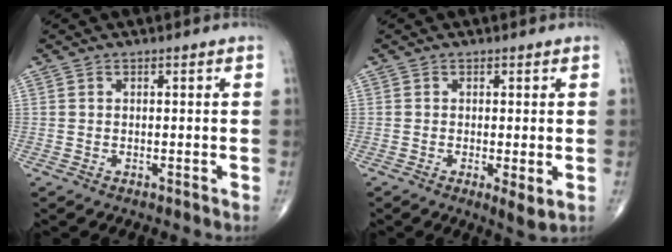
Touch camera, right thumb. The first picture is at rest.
{"total": 3.2, "force": [-0.5, 0.8, 3.1], "torque": [-0.054, -0.013, -0.011]}